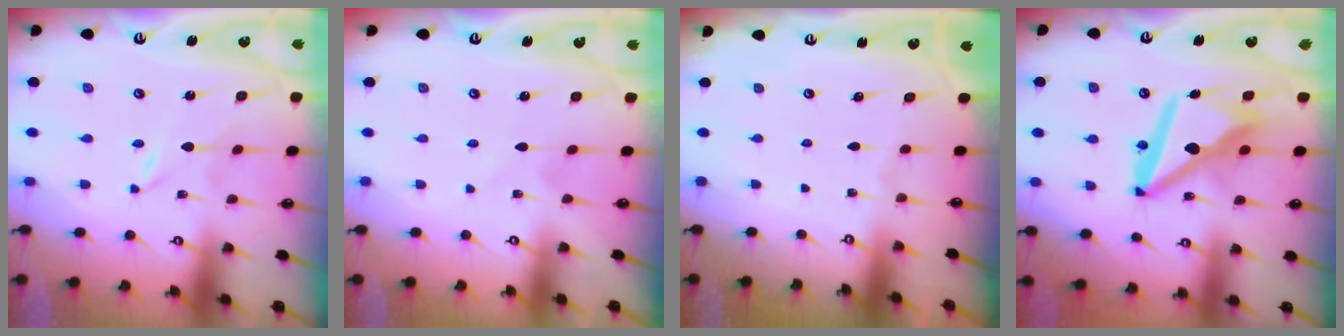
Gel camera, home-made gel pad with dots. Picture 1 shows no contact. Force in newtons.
{"total": 2.8, "press": 2.8, "slide": 0.3}
{"total": 0.0}
{"total": 14.1, "press": 14.0, "slide": 1.6}